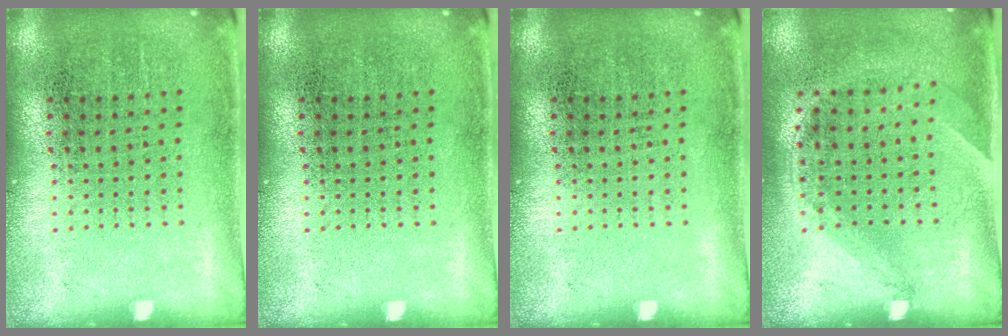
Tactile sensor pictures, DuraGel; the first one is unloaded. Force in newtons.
{"total": 0.0}
{"total": 0.0}
{"total": 1.4, "press": 1.0, "slide": 1.0}